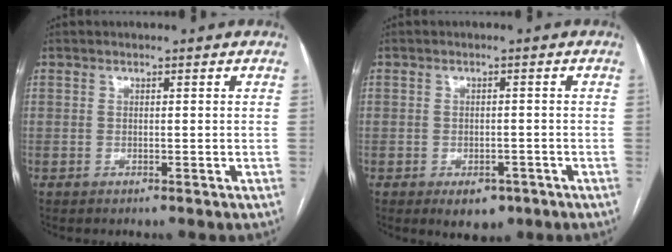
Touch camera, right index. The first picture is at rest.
{"total": 4.3, "force": [-2.5, 2.6, 2.4], "torque": [-0.026, 0.000, -0.024]}